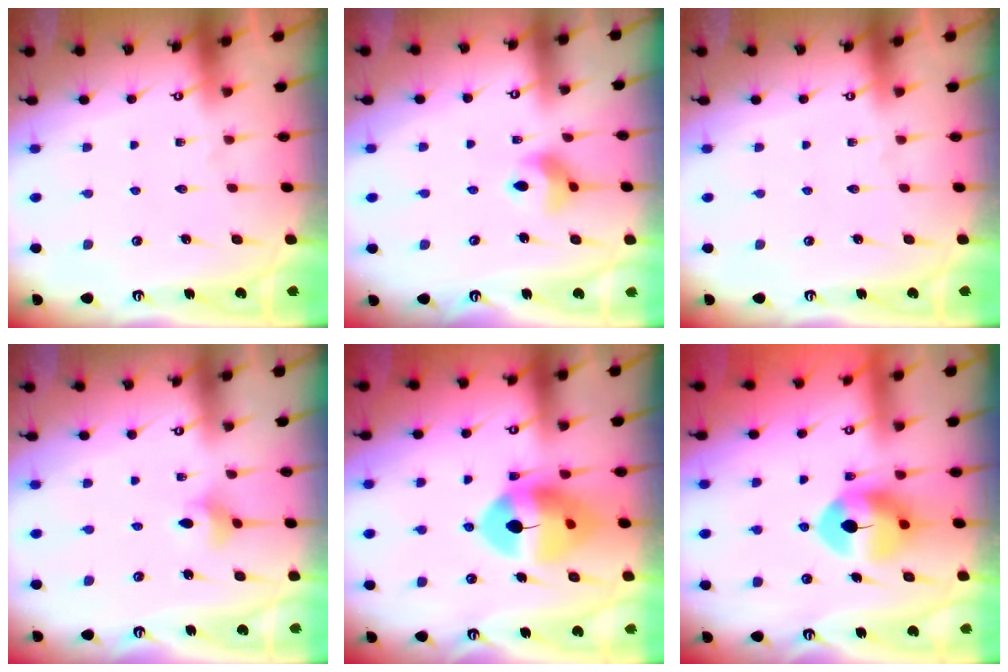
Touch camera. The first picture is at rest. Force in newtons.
{"total": 8.7, "press": 8.6, "slide": 1.2}
{"total": 0.0}
{"total": 4.1, "press": 4.0, "slide": 0.7}
{"total": 12.1, "press": 11.9, "slide": 1.9}
{"total": 8.8, "press": 8.7, "slide": 1.0}